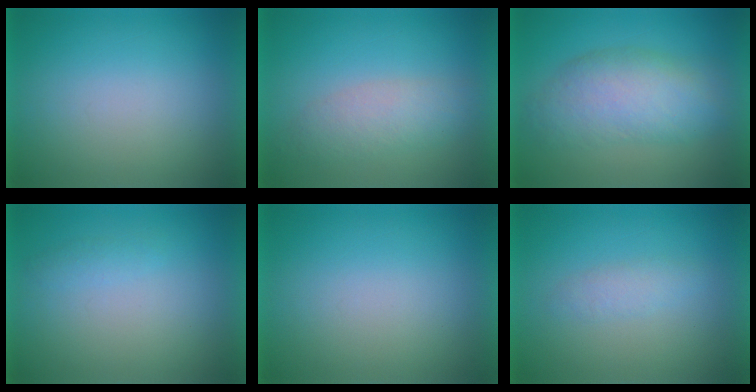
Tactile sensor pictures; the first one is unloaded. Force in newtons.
{"total": 3.5}
{"total": 7.1}
{"total": 1.4}
{"total": 0.0}
{"total": 1.9}